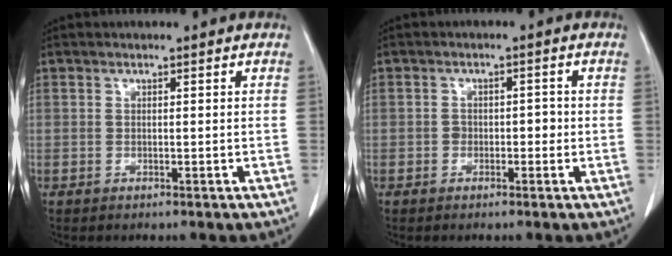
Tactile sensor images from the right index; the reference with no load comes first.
{"total": 2.1, "force": [-0.5, 1.5, 1.4], "torque": [-0.016, 0.010, -0.008]}